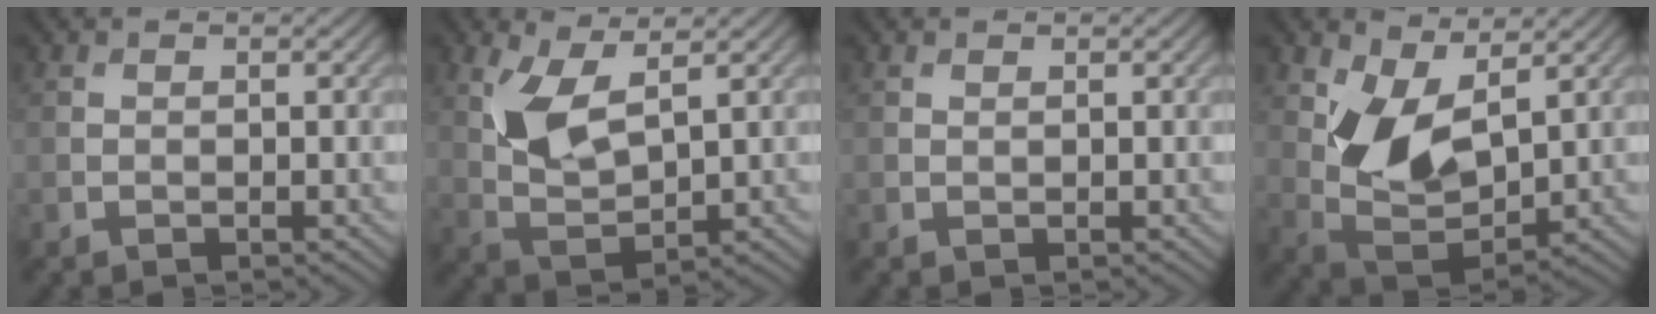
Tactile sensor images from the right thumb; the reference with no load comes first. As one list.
[{"total": 6.9, "force": [2.8, 2.9, 5.6], "torque": [-0.126, -0.005, 0.057]}, {"total": 0.0}, {"total": 8.2, "force": [3.2, 4.3, 6.2], "torque": [-0.132, -0.012, 0.063]}]